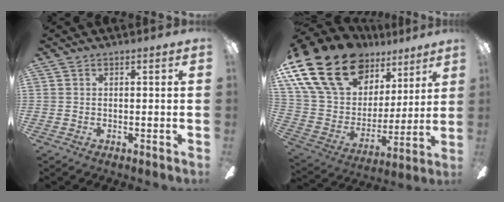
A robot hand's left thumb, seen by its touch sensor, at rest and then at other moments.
{"total": 24.5, "force": [15.1, 14.7, 12.6], "torque": [-0.258, -0.082, 0.291]}